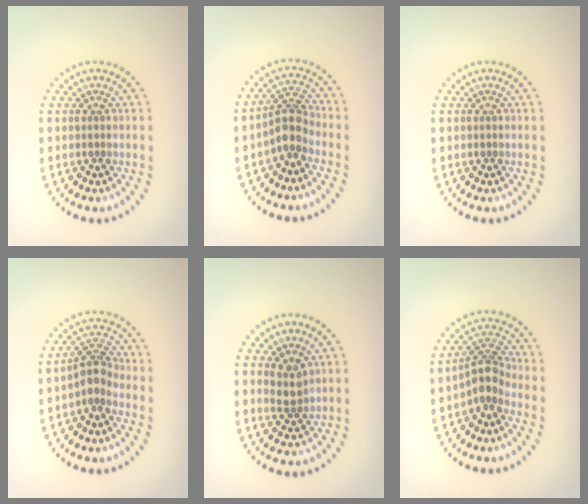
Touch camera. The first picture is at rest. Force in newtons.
{"total": 2.9, "press": 2.2, "slide": 1.9}
{"total": 0.0}
{"total": 2.6, "press": 2.0, "slide": 1.7}
{"total": 1.9, "press": 1.6, "slide": 1.0}
{"total": 2.8, "press": 2.1, "slide": 1.9}